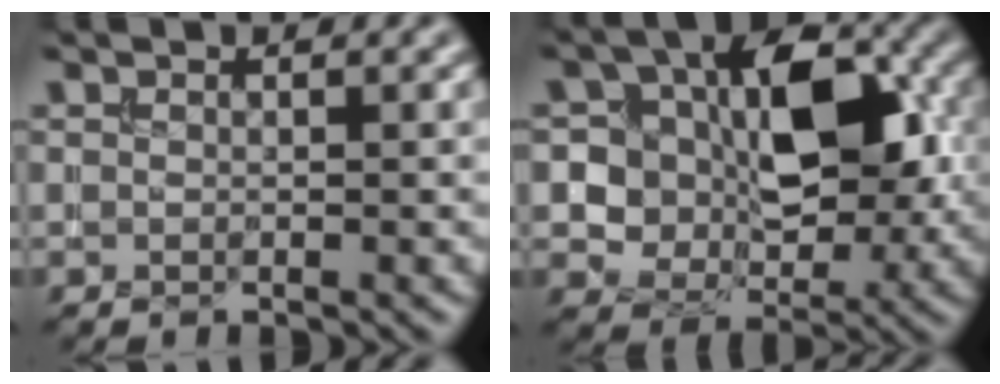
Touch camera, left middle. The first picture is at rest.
{"total": 9.5, "force": [0.6, 6.4, 7.0], "torque": [-0.102, 0.006, 0.006]}